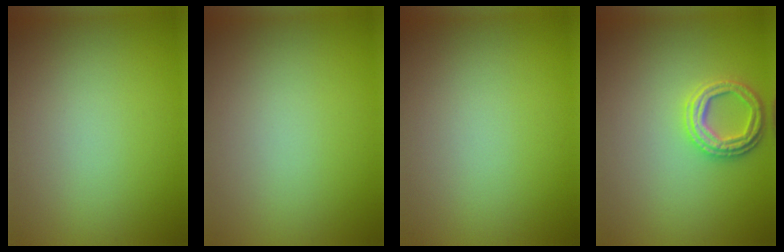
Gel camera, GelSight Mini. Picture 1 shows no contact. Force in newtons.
{"total": 0.0}
{"total": 0.0}
{"total": 3.1, "press": 2.8, "slide": 1.3}